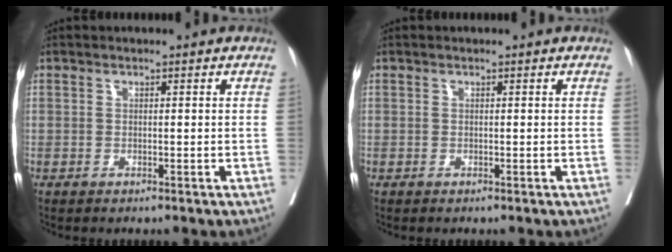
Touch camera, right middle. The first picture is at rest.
{"total": 0.0}